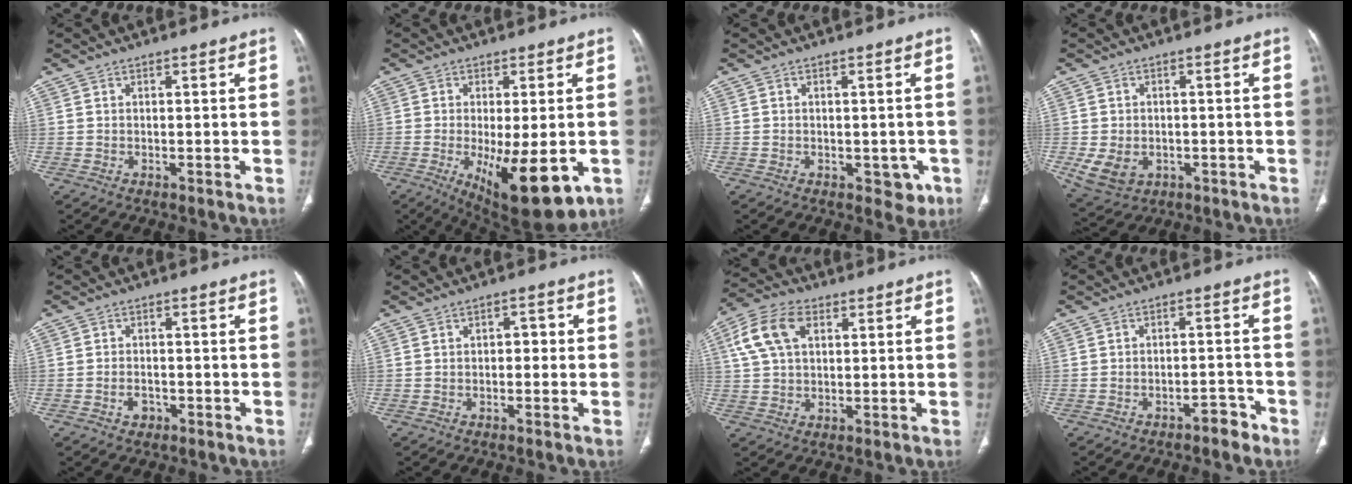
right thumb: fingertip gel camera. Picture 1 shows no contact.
{"total": 14.9, "force": [-4.4, 5.3, 13.2], "torque": [-0.188, -0.019, -0.048]}
{"total": 3.5, "force": [-1.1, 2.5, 2.2], "torque": [0.000, 0.003, -0.009]}
{"total": 7.0, "force": [-1.7, 5.3, 4.2], "torque": [-0.075, 0.002, -0.014]}
{"total": 2.6, "force": [-1.2, 1.9, 1.3], "torque": [-0.017, 0.012, -0.015]}
{"total": 2.4, "force": [0.0, 1.6, 1.8], "torque": [-0.012, 0.008, -0.007]}
{"total": 10.2, "force": [3.4, 6.3, 7.2], "torque": [-0.141, 0.016, 0.062]}
{"total": 3.6, "force": [-2.7, 1.7, 1.6], "torque": [-0.014, 0.030, -0.036]}